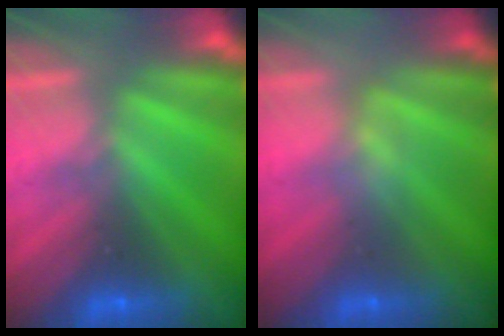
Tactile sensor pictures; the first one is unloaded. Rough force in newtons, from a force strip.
{"total": 2.4}